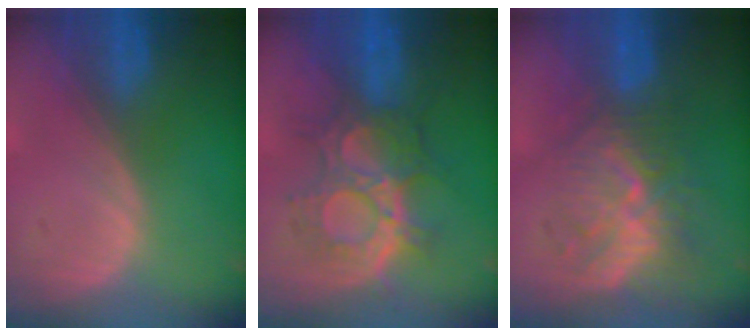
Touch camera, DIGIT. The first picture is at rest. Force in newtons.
{"total": 8.9, "press": 8.9, "slide": 0.3}
{"total": 9.9, "press": 8.6, "slide": 4.9}